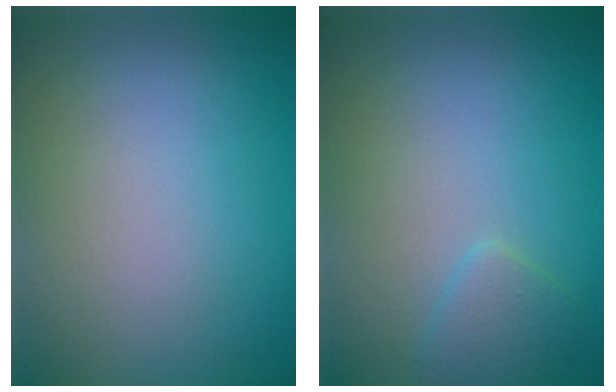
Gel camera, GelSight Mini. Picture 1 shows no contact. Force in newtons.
{"total": 1.6, "press": 1.6, "slide": 0.1}